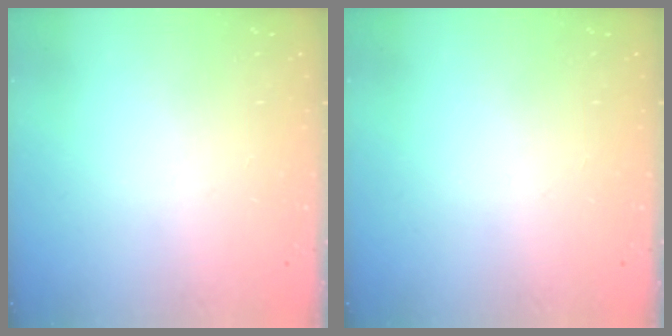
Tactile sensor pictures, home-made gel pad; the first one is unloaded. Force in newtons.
{"total": 0.0}